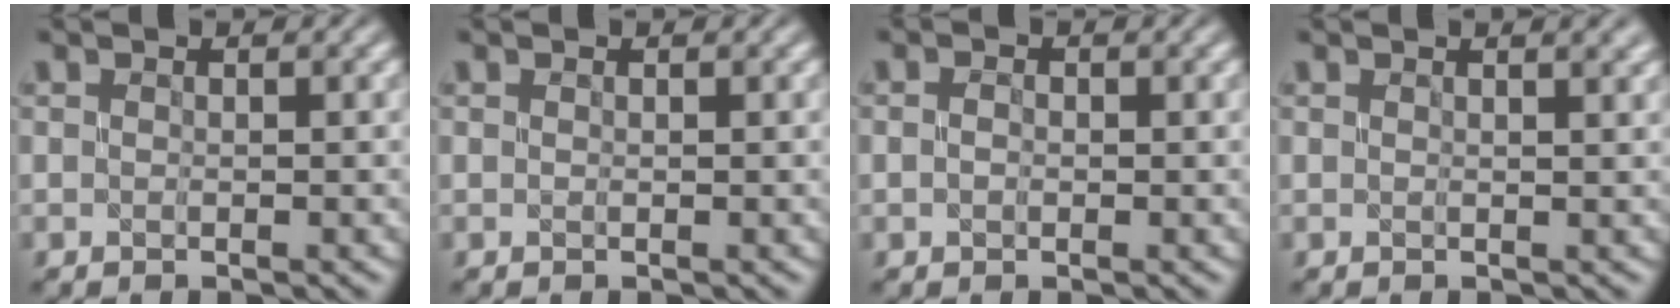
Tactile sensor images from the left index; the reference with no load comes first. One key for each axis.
{"total": 0.0}
{"total": 0.9, "fx": -0.2, "fy": 0.7, "fz": 0.5, "tx": -0.014, "ty": 0.001, "tz": -0.004}
{"total": 2.1, "fx": 1.4, "fy": 0.7, "fz": 1.3, "tx": -0.007, "ty": 0.000, "tz": 0.011}